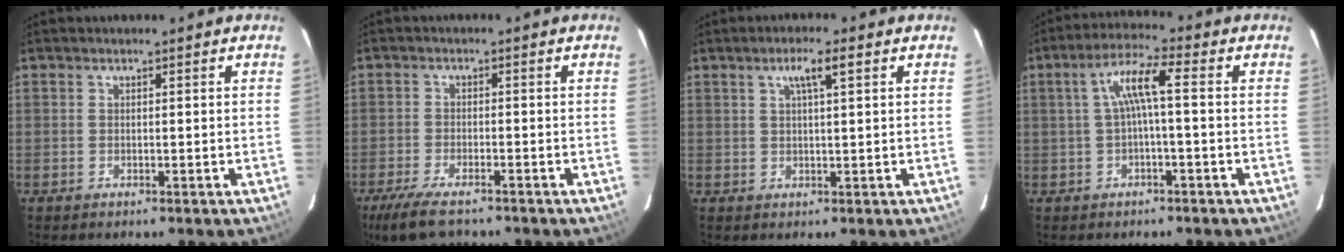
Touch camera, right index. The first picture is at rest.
{"total": 8.3, "force": [-6.5, 2.3, 4.6], "torque": [-0.118, -0.024, -0.120]}
{"total": 3.7, "force": [1.7, 0.4, 3.2], "torque": [-0.059, 0.008, 0.030]}
{"total": 5.9, "force": [-0.2, 0.5, 5.9], "torque": [-0.122, 0.014, 0.001]}